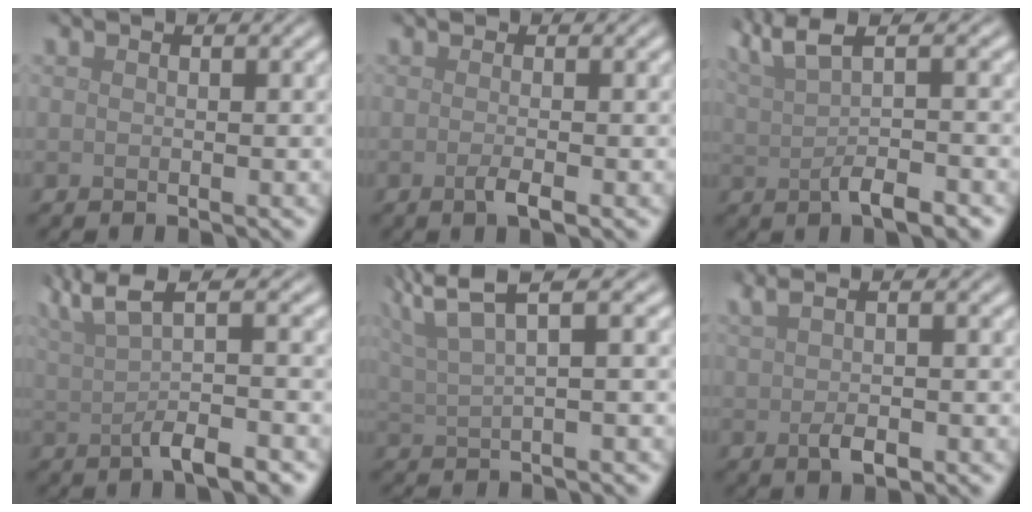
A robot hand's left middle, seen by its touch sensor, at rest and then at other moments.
{"total": 1.5, "force": [-0.5, 0.4, 1.4], "torque": [-0.026, -0.003, -0.013]}
{"total": 5.9, "force": [1.2, 1.8, 5.5], "torque": [-0.088, 0.007, 0.021]}
{"total": 6.6, "force": [1.0, 1.9, 6.2], "torque": [-0.097, 0.010, 0.016]}
{"total": 5.7, "force": [3.6, 1.0, 4.3], "torque": [-0.078, 0.019, 0.058]}
{"total": 3.5, "force": [0.6, 1.1, 3.3], "torque": [-0.061, 0.005, 0.010]}